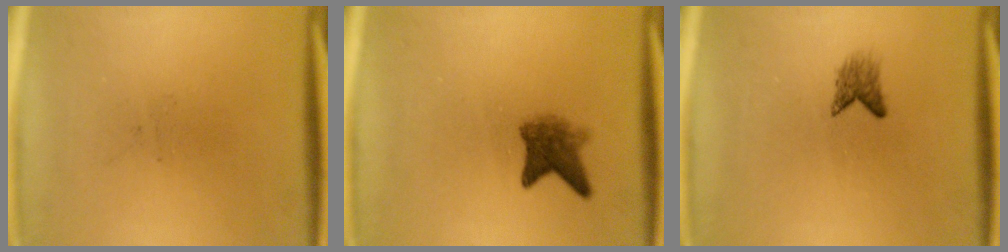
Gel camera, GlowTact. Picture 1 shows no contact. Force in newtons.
{"total": 3.7}
{"total": 1.9}